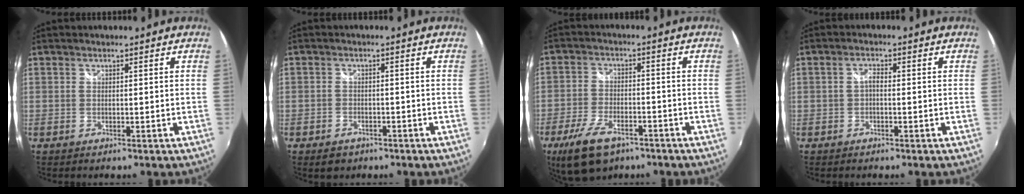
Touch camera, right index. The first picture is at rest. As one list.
[{"total": 3.9, "force": [-2.5, 2.7, 1.2], "torque": [-0.037, -0.004, -0.036]}, {"total": 11.1, "force": [-7.2, 5.2, 6.6], "torque": [-0.156, -0.019, -0.129]}, {"total": 1.5, "force": [-0.5, 0.7, 1.2], "torque": [-0.024, 0.005, -0.011]}]